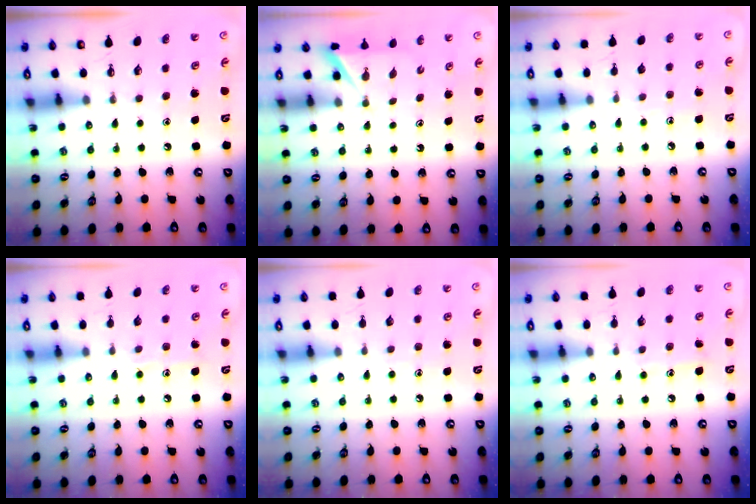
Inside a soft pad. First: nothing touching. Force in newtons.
{"total": 2.4, "press": 2.4, "slide": 0.3}
{"total": 3.9, "press": 3.8, "slide": 0.4}
{"total": 7.4, "press": 7.4, "slide": 0.7}
{"total": 4.8, "press": 4.7, "slide": 0.4}
{"total": 6.6, "press": 6.6, "slide": 0.4}